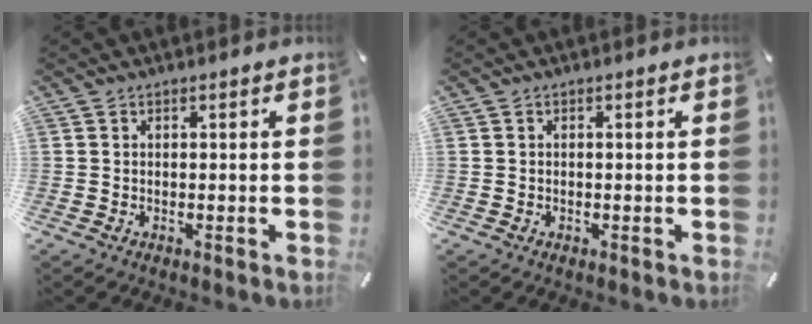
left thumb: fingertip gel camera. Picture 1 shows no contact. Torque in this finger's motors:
{"motor_torque": [-0.20, -0.31, 0.14, 0.11, -0.02]}